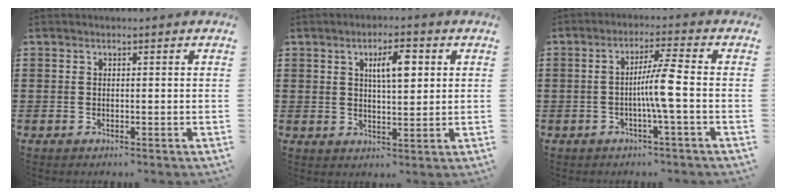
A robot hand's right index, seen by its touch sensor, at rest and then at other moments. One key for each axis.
{"total": 5.4, "fx": 1.7, "fy": 1.8, "fz": 4.8, "tx": -0.085, "ty": 0.003, "tz": 0.022}
{"total": 5.5, "fx": -1.1, "fy": -0.5, "fz": 5.3, "tx": -0.096, "ty": -0.003, "tz": -0.027}